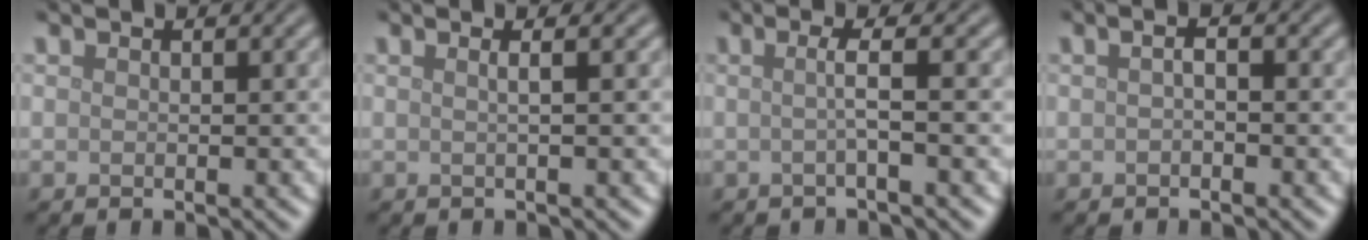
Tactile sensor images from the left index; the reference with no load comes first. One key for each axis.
{"total": 2.6, "fx": 0.8, "fy": 1.2, "fz": 2.2, "tx": -0.011, "ty": 0.008, "tz": -0.021}
{"total": 2.3, "fx": -0.1, "fy": 0.4, "fz": 2.3, "tx": -0.038, "ty": -0.001, "tz": -0.010}
{"total": 1.0, "fx": -0.2, "fy": 0.2, "fz": 0.9, "tx": -0.018, "ty": 0.001, "tz": -0.004}